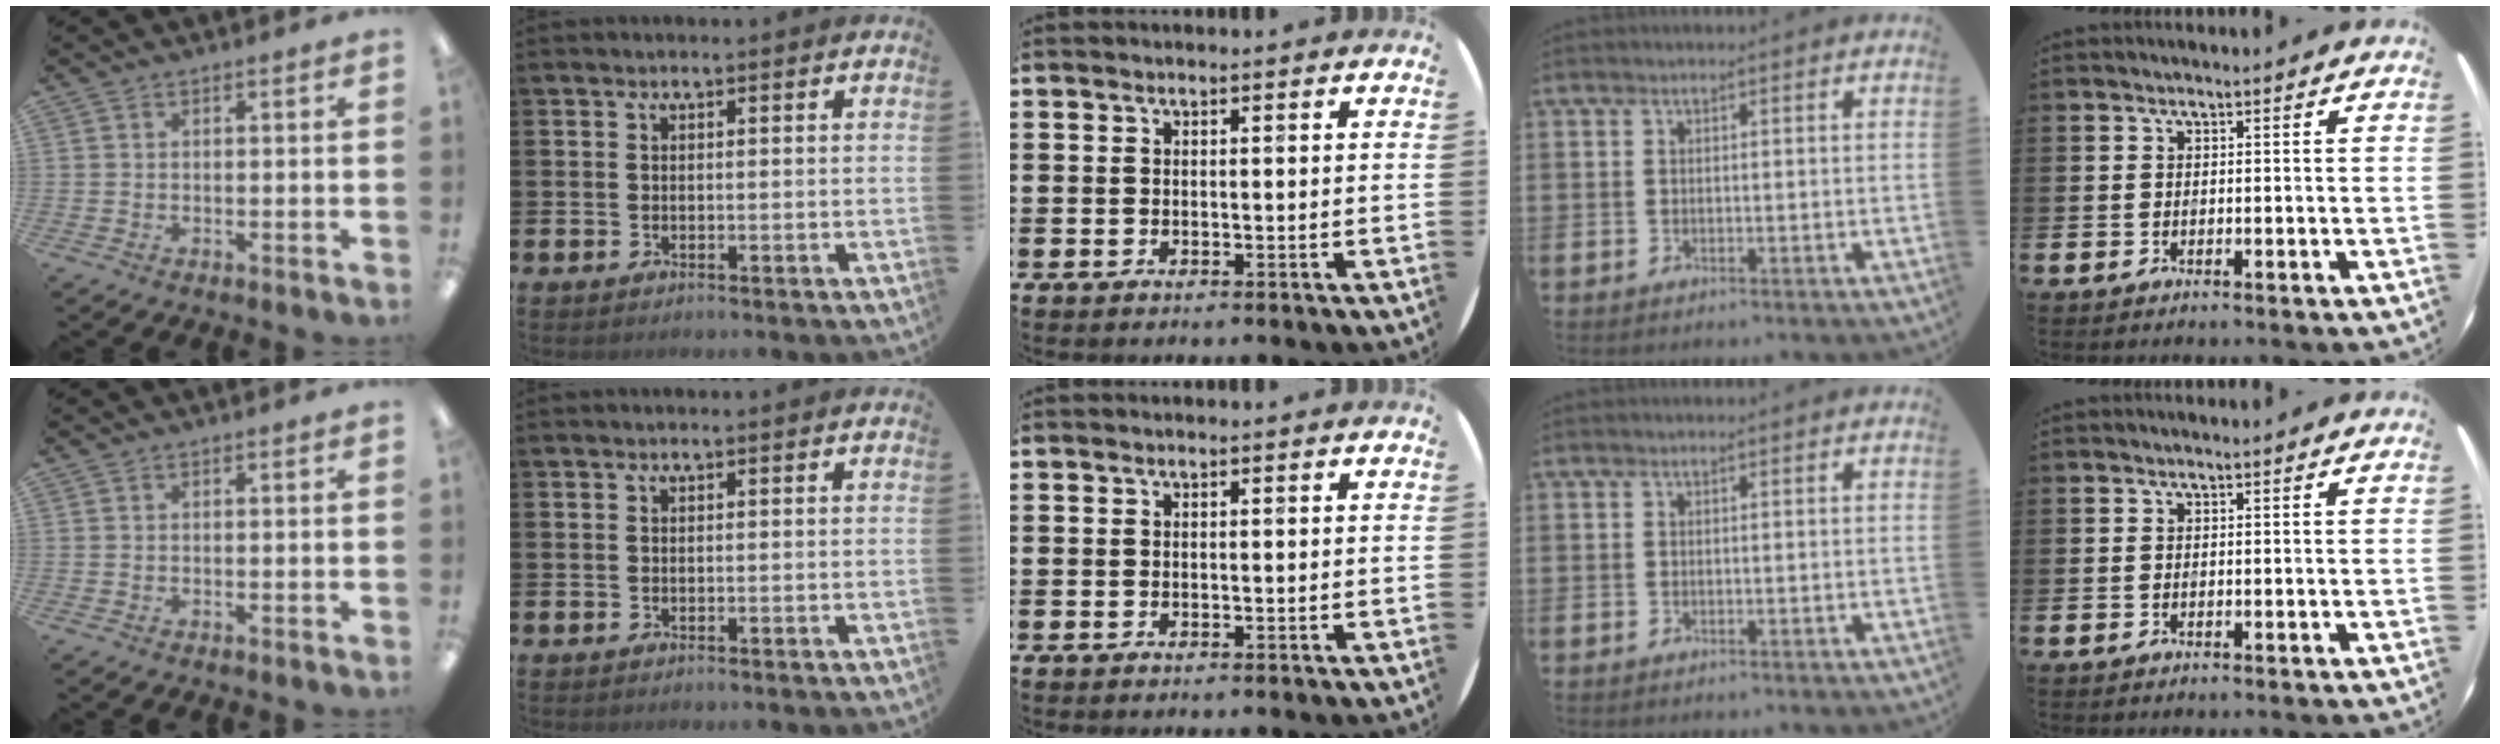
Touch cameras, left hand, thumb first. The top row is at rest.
{}